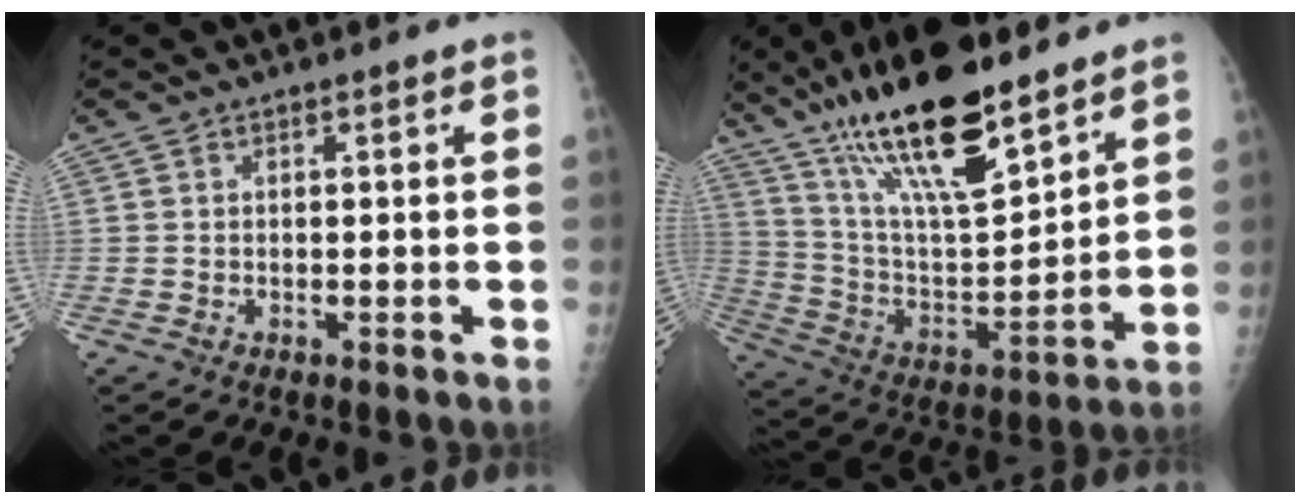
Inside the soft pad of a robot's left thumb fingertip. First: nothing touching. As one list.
[{"total": 23.9, "force": [16.4, 6.7, 15.9], "torque": [-0.258, -0.063, 0.297]}]